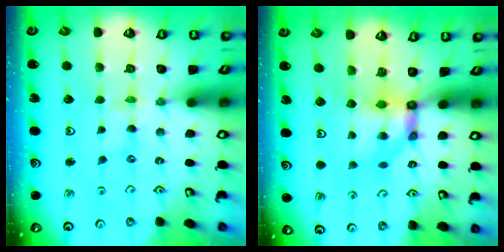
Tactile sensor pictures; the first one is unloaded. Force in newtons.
{"total": 6.0, "press": 6.0, "slide": 0.2}